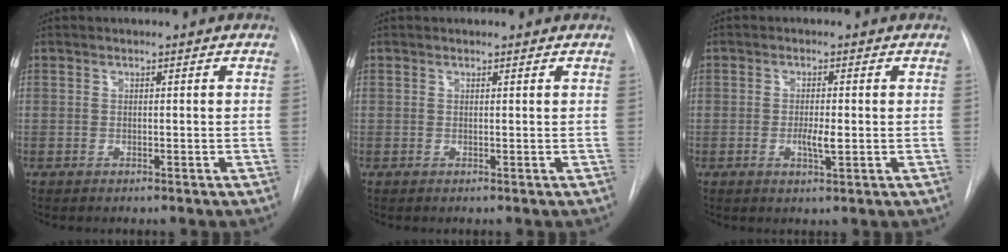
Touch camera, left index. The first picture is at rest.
{"total": 0.0}
{"total": 2.9, "force": [-1.5, 0.4, 2.4], "torque": [-0.044, -0.008, -0.022]}